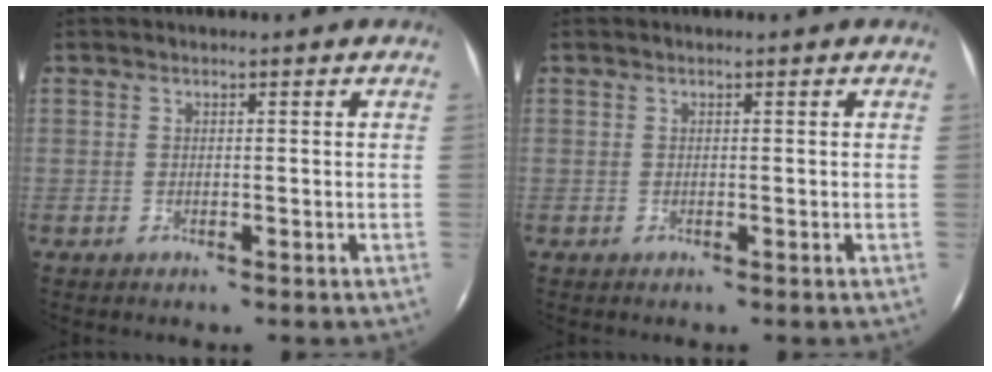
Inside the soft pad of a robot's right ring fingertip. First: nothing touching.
{"total": 0.0}